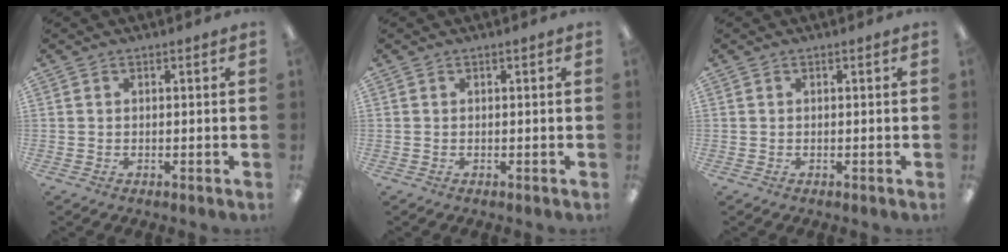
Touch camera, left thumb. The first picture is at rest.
{"total": 0.0}
{"total": 0.0}